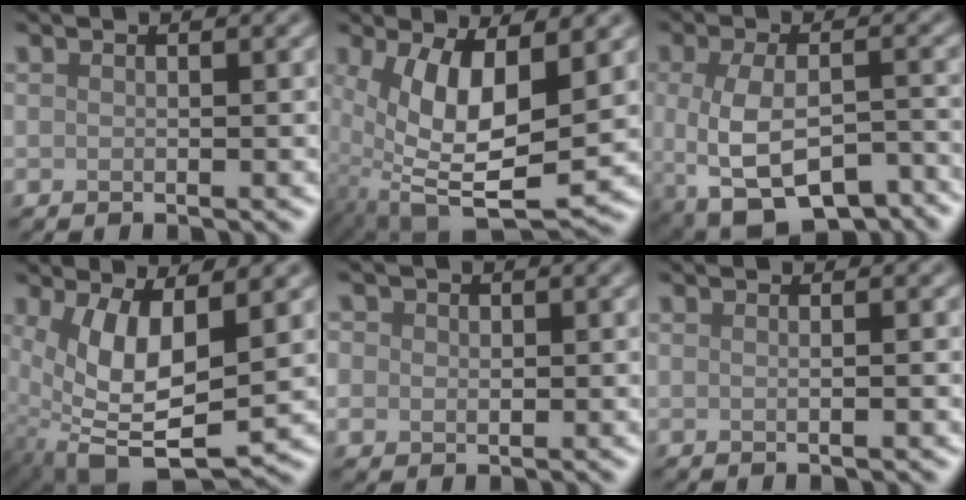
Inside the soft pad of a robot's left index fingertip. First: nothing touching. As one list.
[{"total": 9.8, "force": [0.7, 4.2, 8.8], "torque": [-0.182, -0.017, 0.016]}, {"total": 9.3, "force": [-3.8, 4.7, 7.1], "torque": [-0.136, -0.039, -0.047]}, {"total": 8.2, "force": [0.7, 3.7, 7.3], "torque": [-0.160, -0.017, 0.021]}, {"total": 3.4, "force": [1.0, 2.9, 1.4], "torque": [-0.014, 0.017, -0.002]}, {"total": 1.4, "force": [0.1, 0.6, 1.3], "torque": [-0.005, -0.002, -0.005]}]